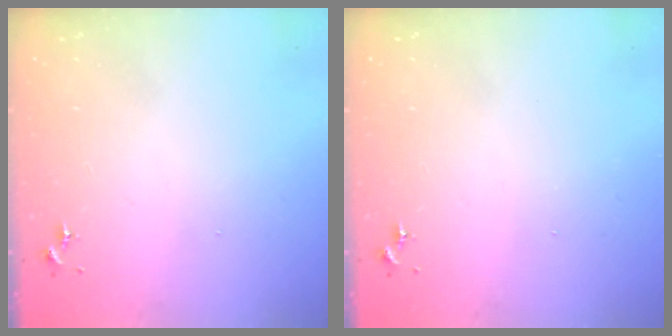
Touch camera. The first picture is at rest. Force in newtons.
{"total": 0.0}